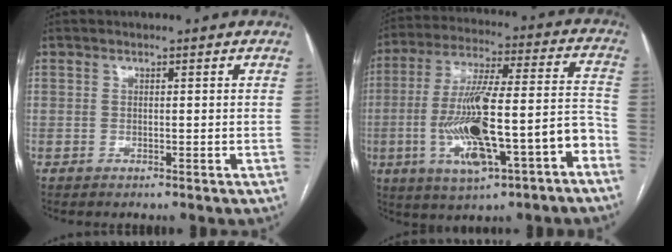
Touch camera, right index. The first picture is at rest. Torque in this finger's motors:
{"motor_torque": [2.14, 0.00, 1.05, 0.21]}